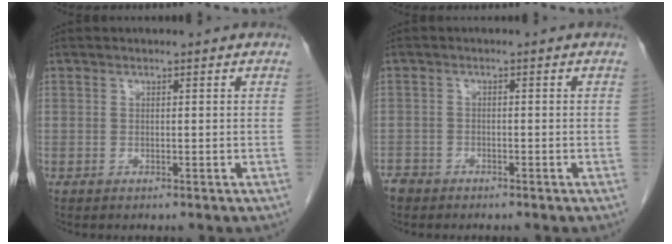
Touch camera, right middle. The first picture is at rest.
{"total": 2.5, "force": [-2.1, 1.3, 0.1], "torque": [-0.009, 0.003, -0.039]}